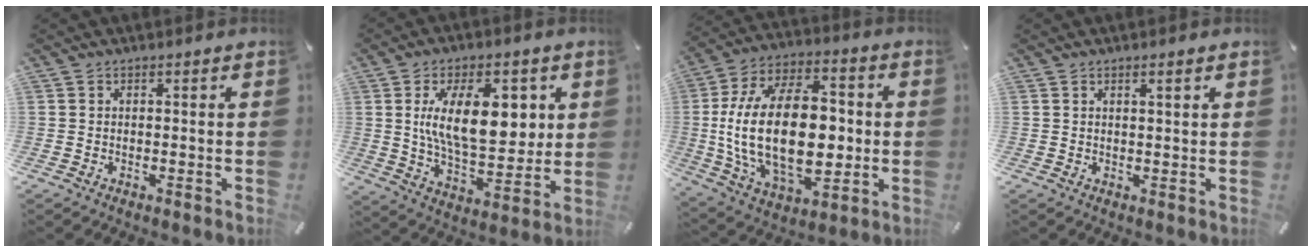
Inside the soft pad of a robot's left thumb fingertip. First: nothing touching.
{"total": 17.5, "force": [4.5, 9.0, 14.3], "torque": [-0.237, -0.002, 0.072]}
{"total": 27.5, "force": [-0.6, 16.5, 22.0], "torque": [-0.422, -0.005, -0.003]}
{"total": 1.4, "force": [0.9, 0.0, 1.1], "torque": [-0.023, -0.002, 0.015]}